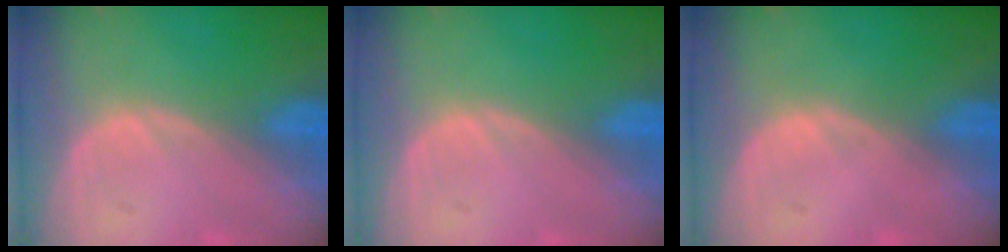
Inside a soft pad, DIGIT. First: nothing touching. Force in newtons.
{"total": 0.0}
{"total": 0.0}